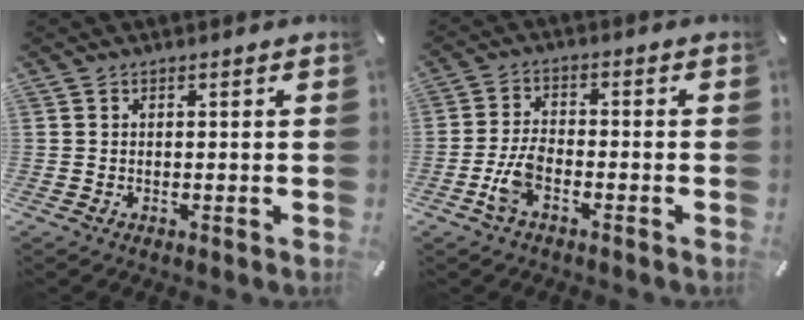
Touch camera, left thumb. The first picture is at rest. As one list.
[{"total": 6.1, "force": [-2.9, 2.9, 4.5], "torque": [-0.105, 0.004, -0.056]}]